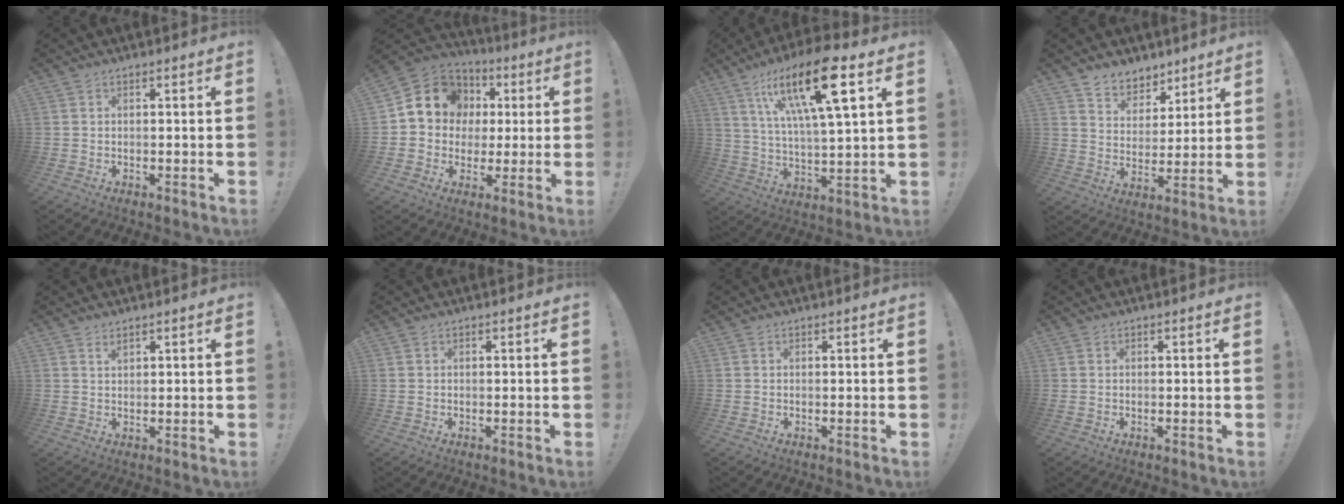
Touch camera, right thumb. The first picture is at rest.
{"total": 13.1, "force": [3.4, 11.6, 5.1], "torque": [-0.070, -0.009, 0.074]}
{"total": 20.4, "force": [9.7, 5.3, 17.2], "torque": [-0.296, -0.041, 0.141]}
{"total": 7.9, "force": [6.0, 5.0, 0.8], "torque": [-0.015, -0.055, 0.118]}
{"total": 1.5, "force": [1.2, 0.7, 0.6], "torque": [-0.001, -0.005, 0.021]}
{"total": 0.0}
{"total": 0.0}
{"total": 0.8, "force": [0.2, -0.3, 0.8], "torque": [-0.014, 0.000, 0.003]}